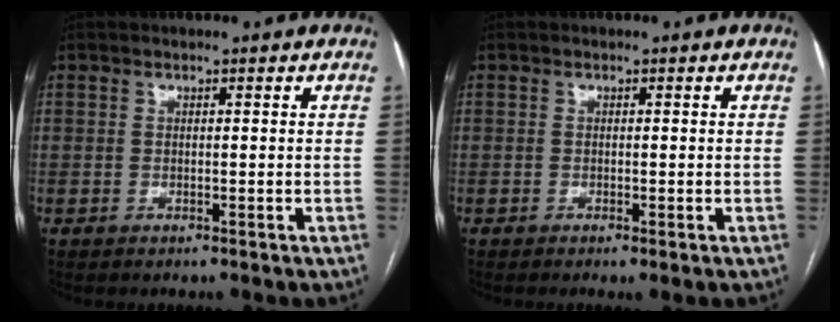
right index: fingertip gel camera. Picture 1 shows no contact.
{"total": 1.0, "force": [-0.4, 0.0, 0.9], "torque": [-0.015, -0.001, -0.006]}